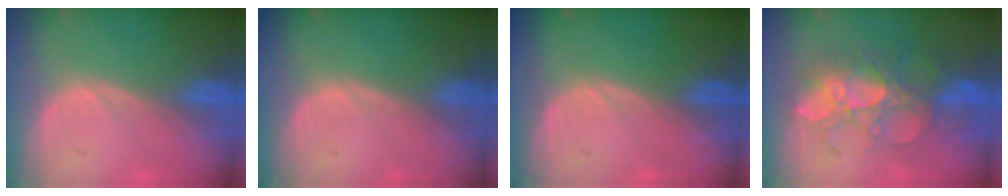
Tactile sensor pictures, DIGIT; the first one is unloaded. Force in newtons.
{"total": 0.0}
{"total": 0.0}
{"total": 10.0, "press": 9.3, "slide": 3.6}